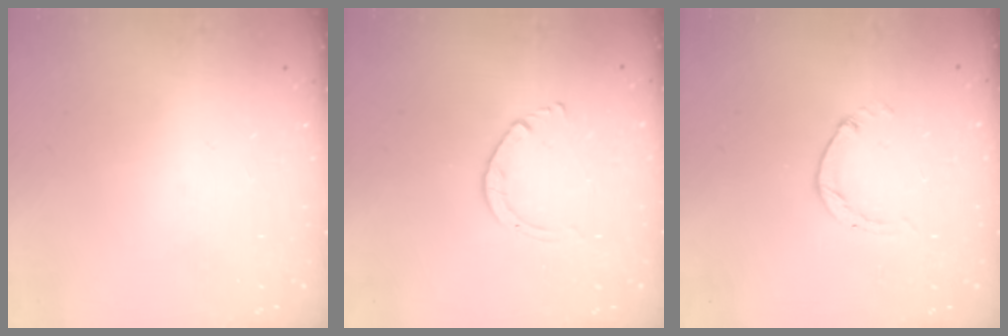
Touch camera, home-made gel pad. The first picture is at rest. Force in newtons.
{"total": 2.9, "press": 2.9, "slide": 0.2}
{"total": 0.0}